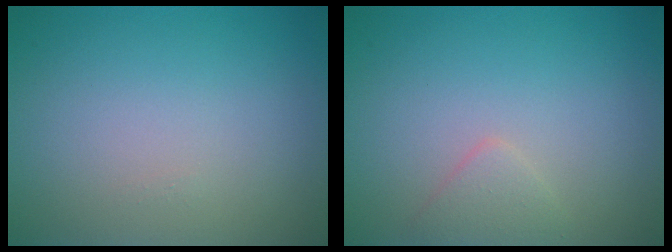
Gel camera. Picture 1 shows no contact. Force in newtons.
{"total": 1.3, "press": 1.3, "slide": 0.0}